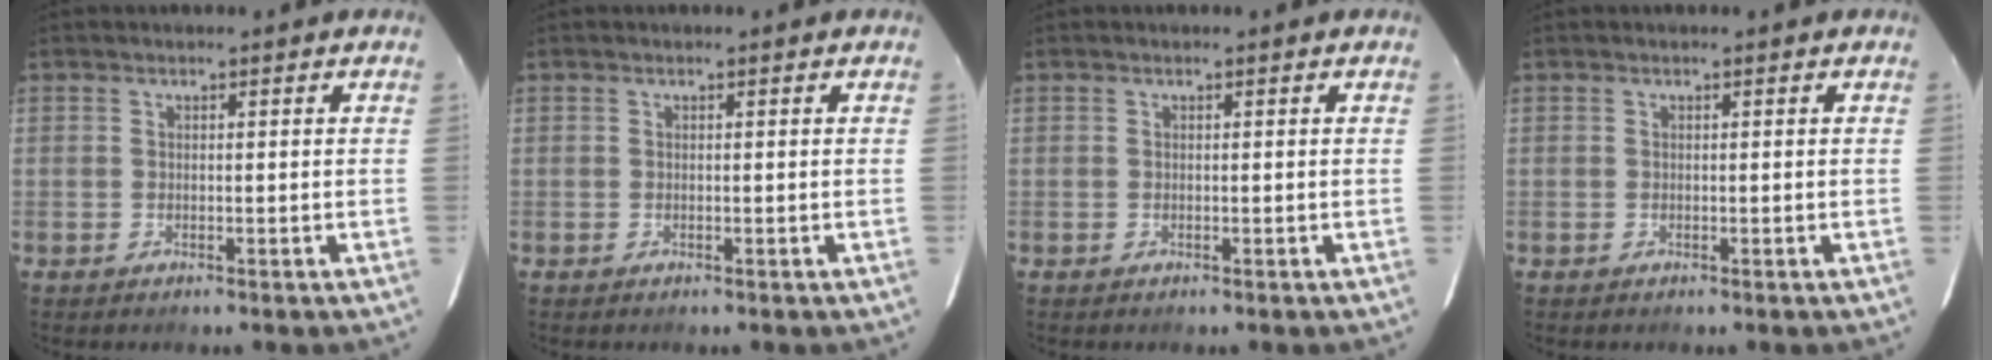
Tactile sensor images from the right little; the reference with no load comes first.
{"total": 0.0}
{"total": 0.0}
{"total": 0.0}